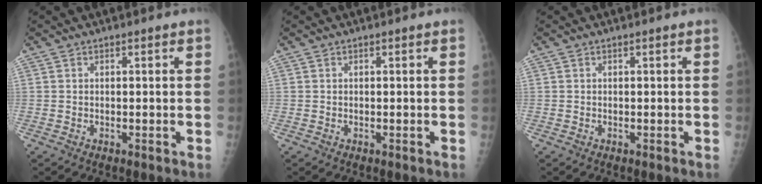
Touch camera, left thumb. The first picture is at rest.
{"total": 0.0}
{"total": 0.0}